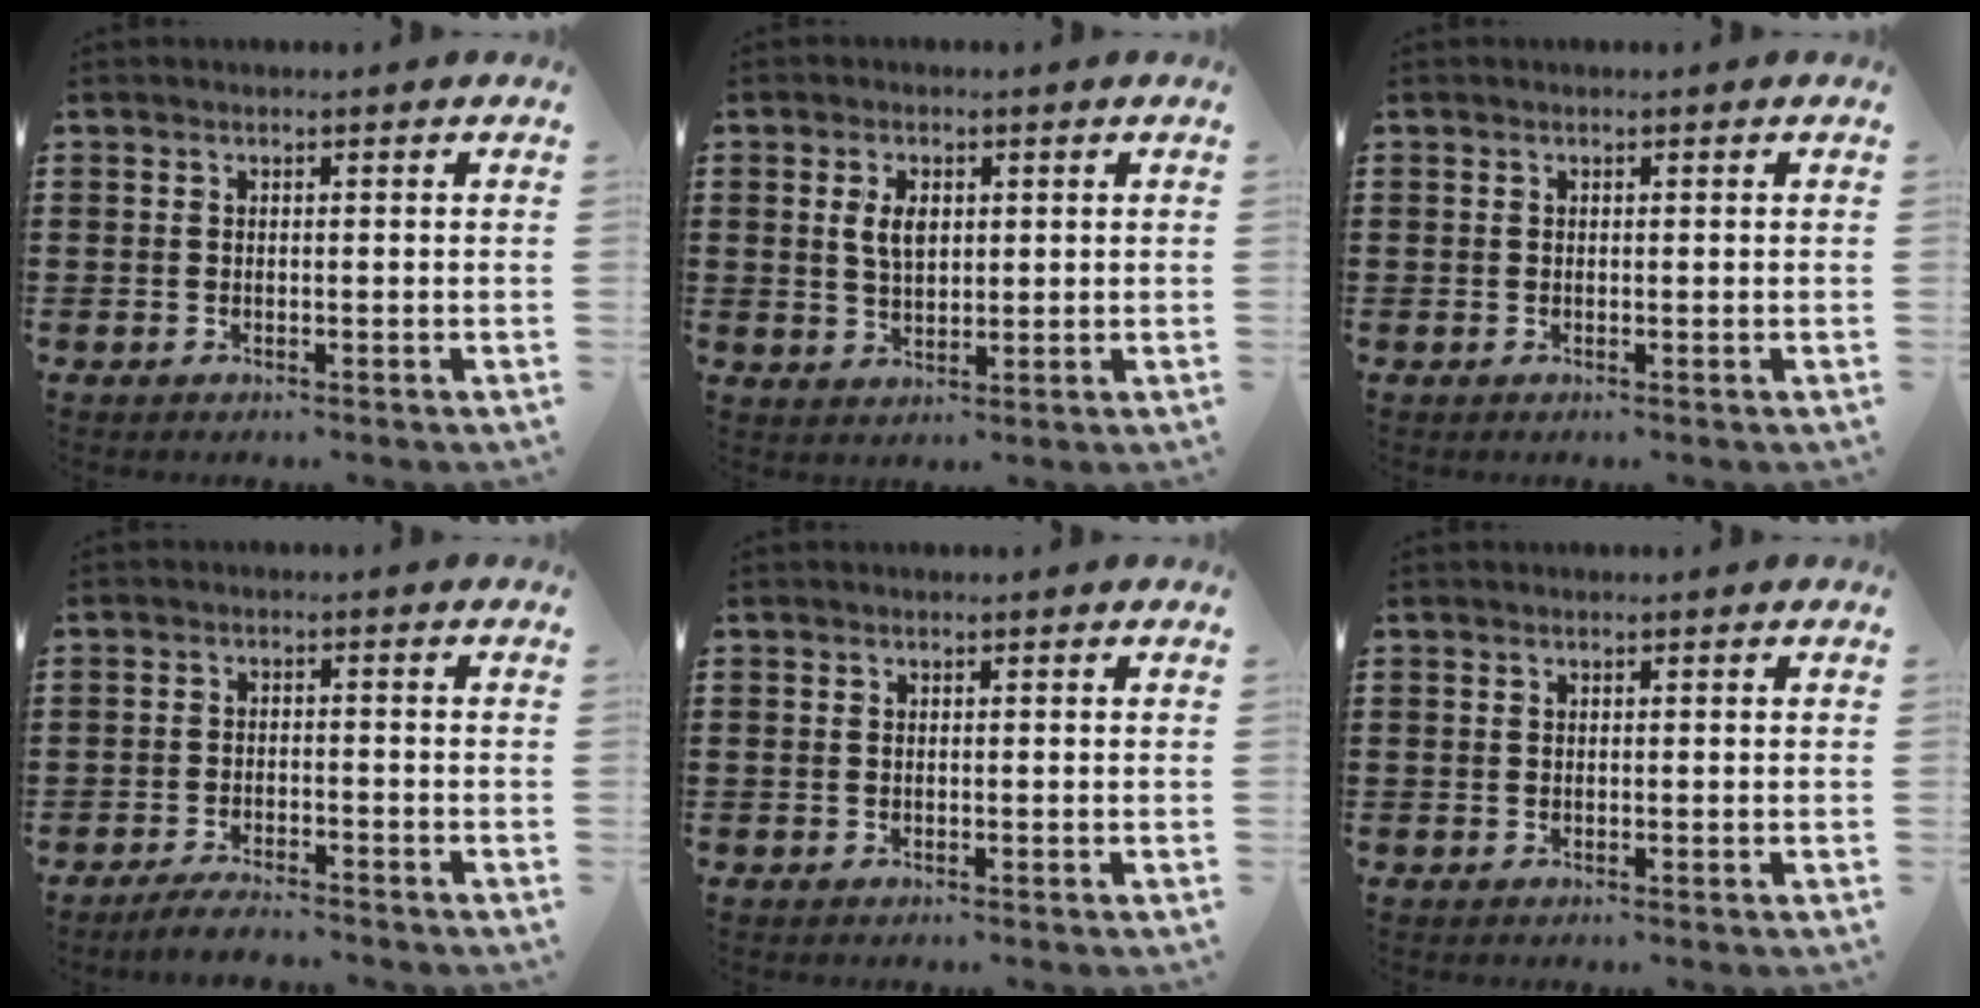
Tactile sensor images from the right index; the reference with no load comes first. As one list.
[{"total": 3.9, "force": [0.9, 2.3, 3.1], "torque": [-0.058, 0.008, 0.014]}, {"total": 0.0}, {"total": 3.0, "force": [-2.9, 0.2, 0.6], "torque": [-0.012, 0.005, -0.060]}, {"total": 0.0}, {"total": 0.0}]